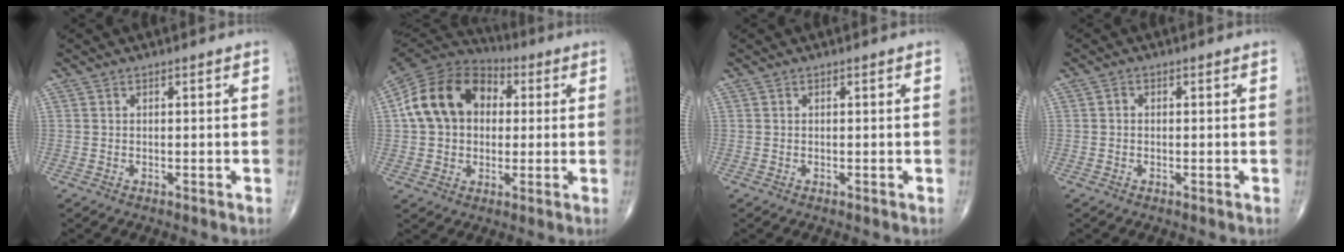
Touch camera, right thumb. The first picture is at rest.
{"total": 16.9, "force": [2.6, 12.8, 10.8], "torque": [-0.176, 0.025, 0.035]}
{"total": 0.0}
{"total": 0.9, "force": [0.0, 0.7, 0.5], "torque": [-0.004, 0.002, -0.004]}